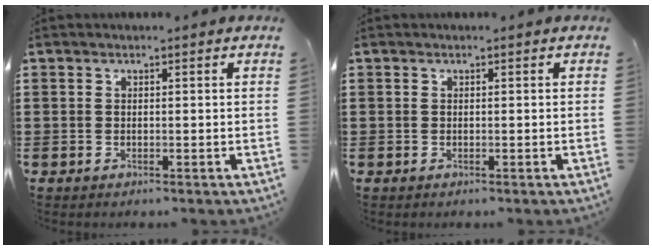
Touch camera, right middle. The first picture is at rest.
{"total": 0.0}